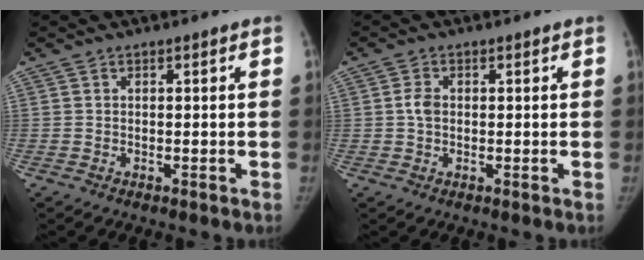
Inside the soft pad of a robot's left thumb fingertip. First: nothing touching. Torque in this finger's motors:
{"motor_torque": [0.21, 0.13, -0.46, -0.48, -0.16]}